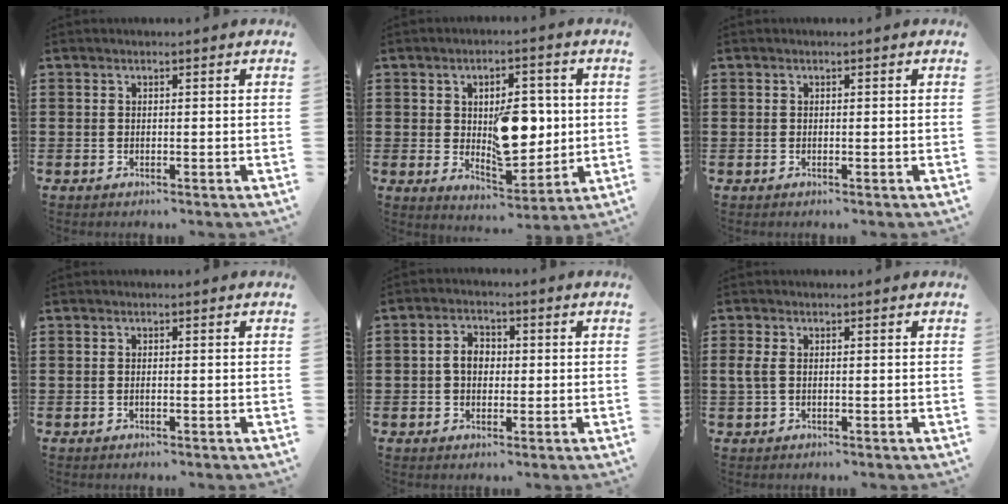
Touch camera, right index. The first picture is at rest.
{"total": 10.4, "force": [0.9, 5.8, 8.6], "torque": [-0.112, 0.000, 0.013]}
{"total": 0.0}
{"total": 0.0}
{"total": 3.5, "force": [0.0, 2.4, 2.5], "torque": [-0.053, 0.009, -0.002]}
{"total": 2.0, "force": [0.0, 1.1, 1.7], "torque": [-0.052, 0.000, -0.006]}